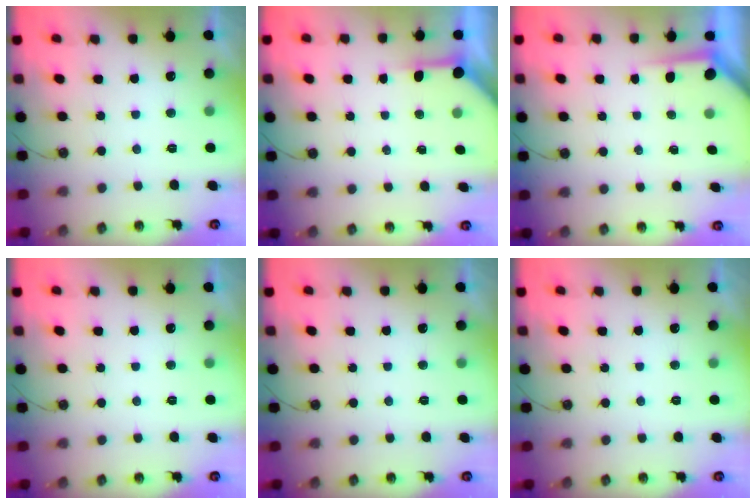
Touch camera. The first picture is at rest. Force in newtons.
{"total": 3.9, "press": 3.8, "slide": 0.4}
{"total": 3.1, "press": 3.1, "slide": 0.4}
{"total": 0.0}
{"total": 0.0}
{"total": 0.0}